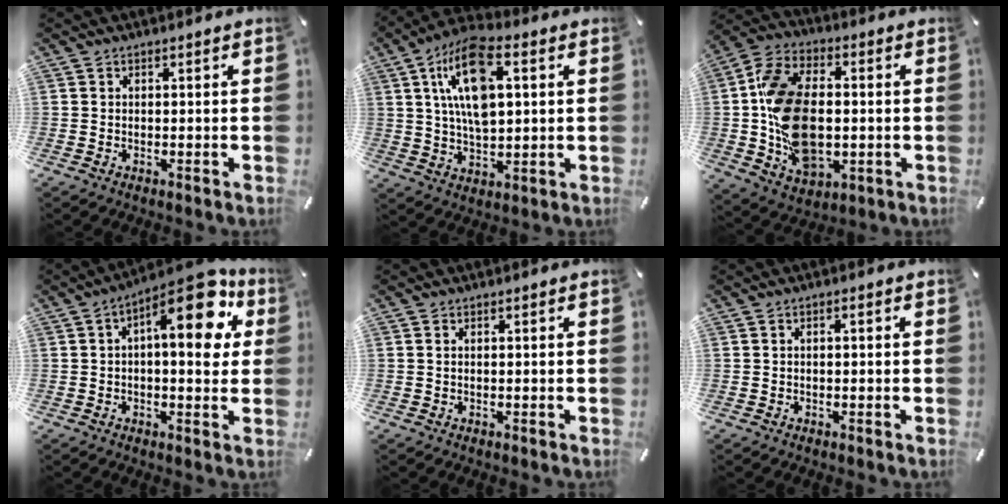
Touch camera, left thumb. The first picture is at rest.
{"total": 15.0, "force": [4.4, 7.5, 12.2], "torque": [-0.242, 0.003, 0.075]}
{"total": 10.6, "force": [-2.0, 8.1, 6.6], "torque": [-0.146, 0.023, -0.031]}
{"total": 15.6, "force": [6.0, 6.6, 12.8], "torque": [-0.162, -0.035, 0.091]}
{"total": 0.5, "force": [0.1, 0.1, 0.5], "torque": [-0.010, 0.000, 0.001]}
{"total": 0.8, "force": [-0.1, 0.3, 0.8], "torque": [-0.014, 0.002, -0.003]}